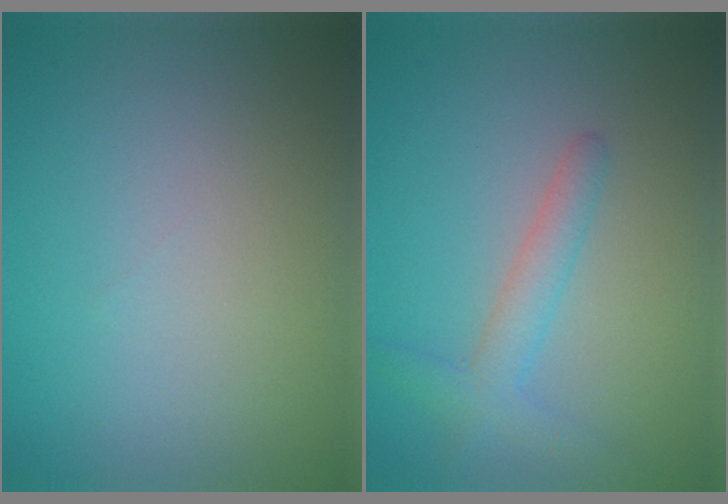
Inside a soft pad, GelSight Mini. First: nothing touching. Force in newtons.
{"total": 2.4, "press": 2.4, "slide": 0.1}